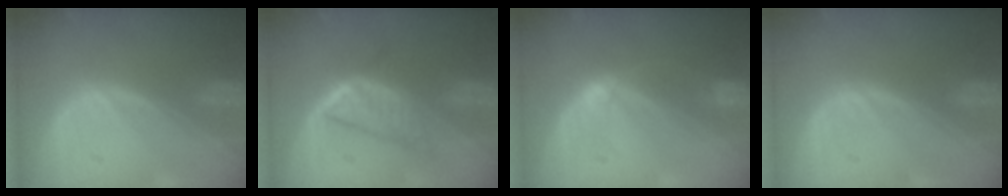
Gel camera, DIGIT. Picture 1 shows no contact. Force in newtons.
{"total": 5.5, "press": 5.4, "slide": 1.4}
{"total": 2.9, "press": 2.9, "slide": 0.1}
{"total": 0.0}